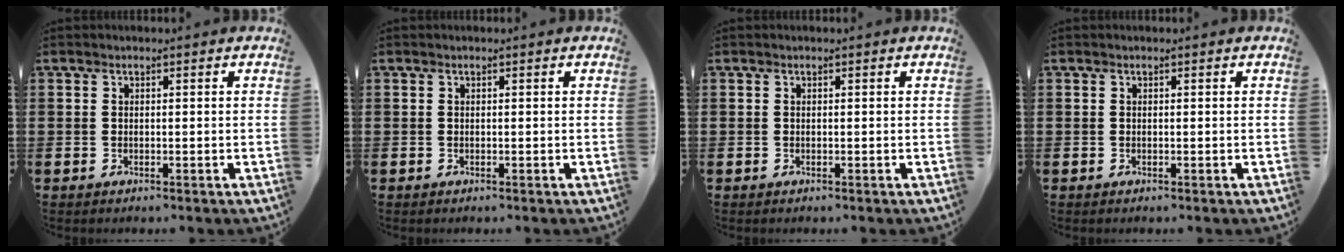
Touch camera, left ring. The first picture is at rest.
{"total": 0.0}
{"total": 0.0}
{"total": 0.0}